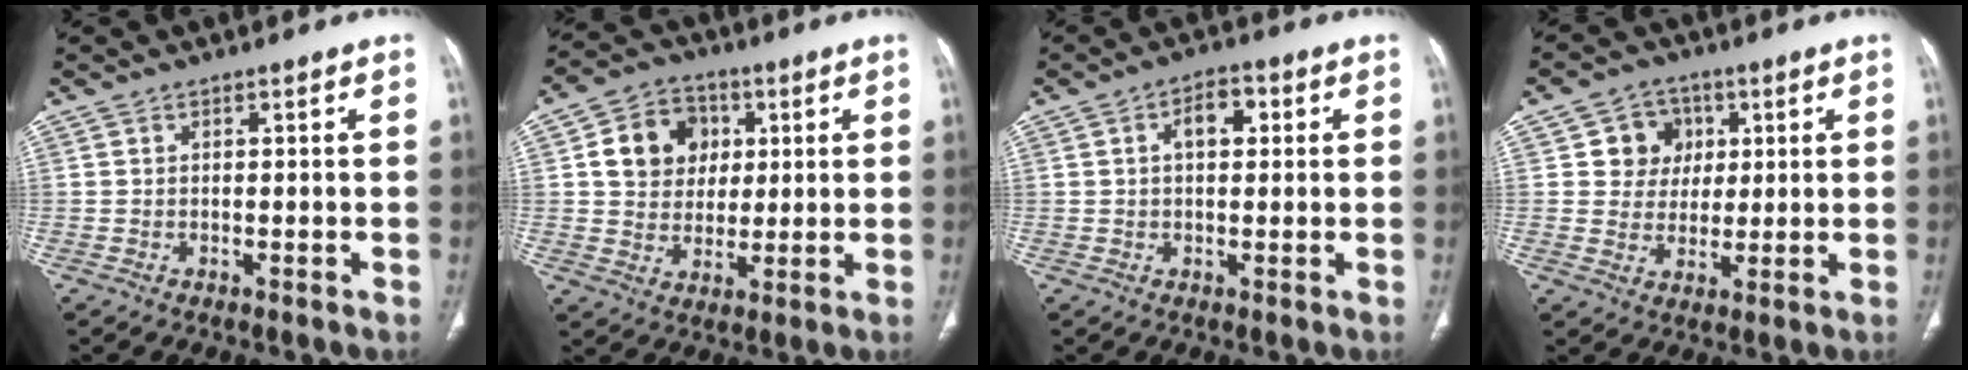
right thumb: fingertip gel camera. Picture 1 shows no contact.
{"total": 11.4, "force": [2.8, 9.6, 5.3], "torque": [-0.053, -0.002, 0.045]}
{"total": 5.3, "force": [1.3, 3.0, 4.2], "torque": [-0.056, 0.010, 0.015]}
{"total": 7.6, "force": [2.2, 7.0, 1.9], "torque": [0.012, 0.001, 0.033]}